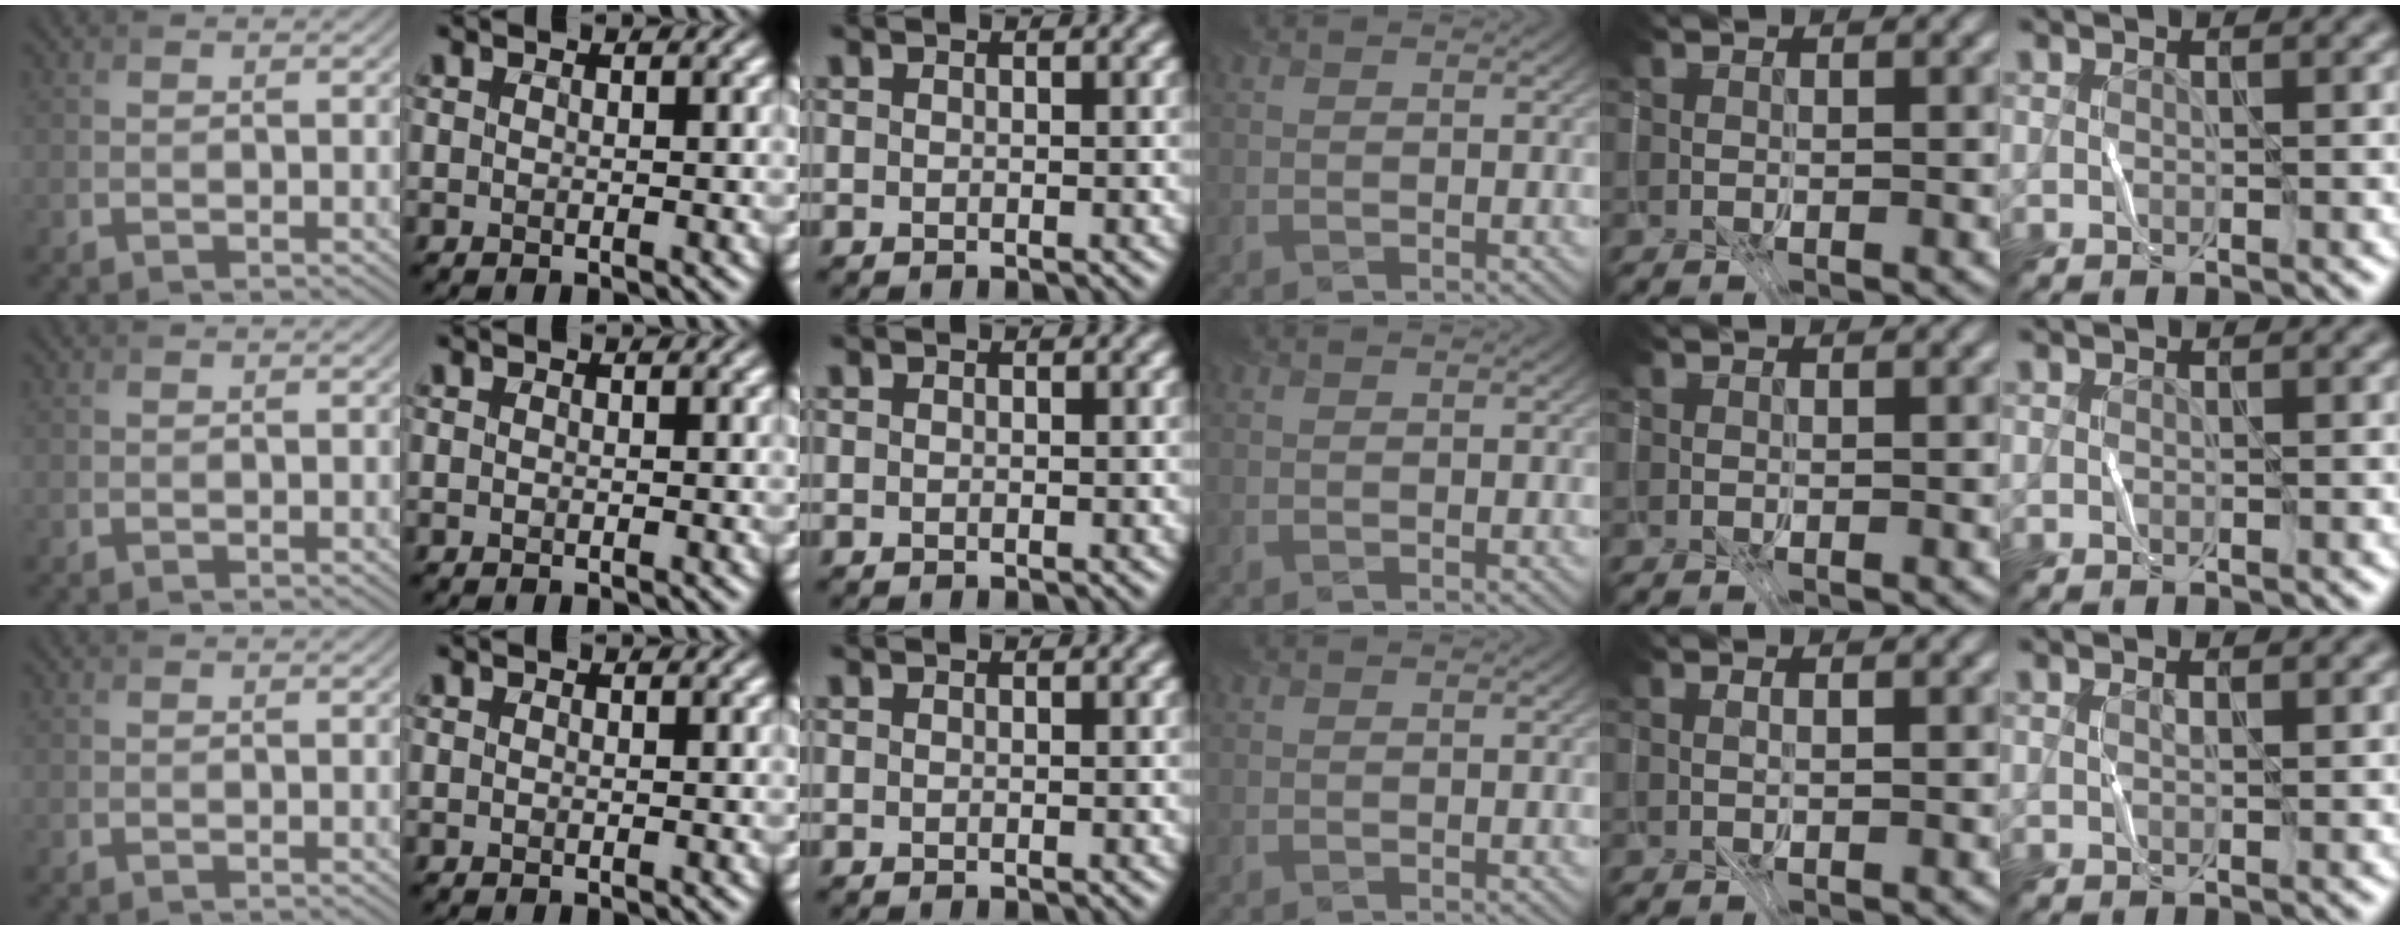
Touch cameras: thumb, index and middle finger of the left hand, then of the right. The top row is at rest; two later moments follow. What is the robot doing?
{"motion": "fold", "object": "coffee filter"}